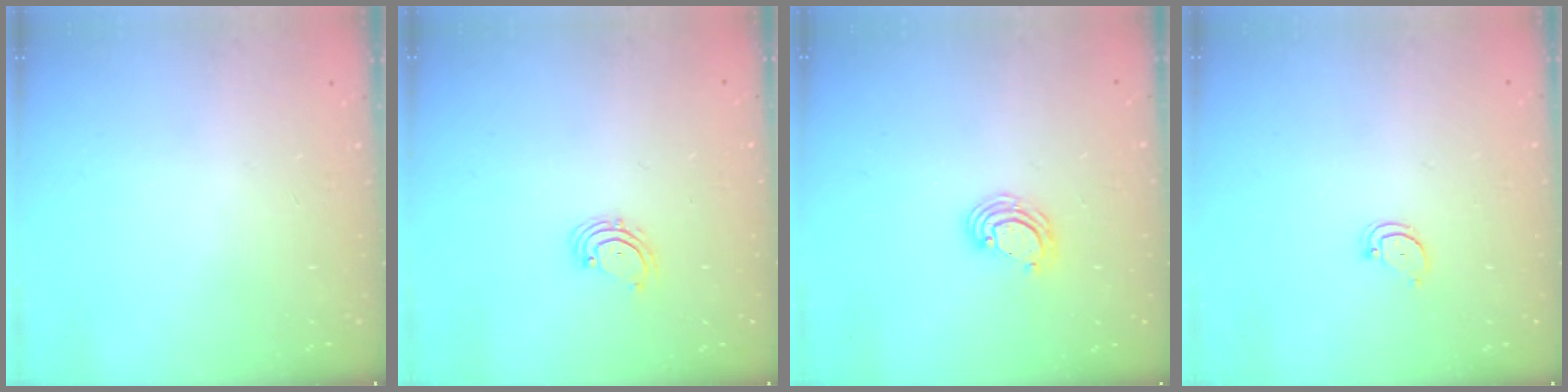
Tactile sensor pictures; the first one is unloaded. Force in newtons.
{"total": 2.0, "press": 2.0, "slide": 0.4}
{"total": 5.5, "press": 5.5, "slide": 0.2}
{"total": 2.4, "press": 2.4, "slide": 0.2}